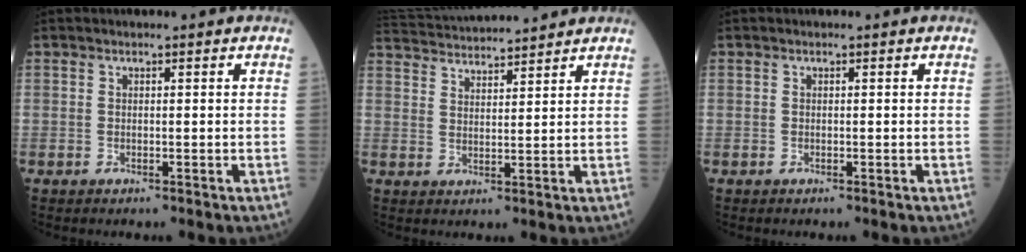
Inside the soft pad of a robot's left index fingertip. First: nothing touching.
{"total": 12.2, "force": [11.7, 0.7, 3.4], "torque": [-0.076, 0.036, 0.187]}
{"total": 0.0}